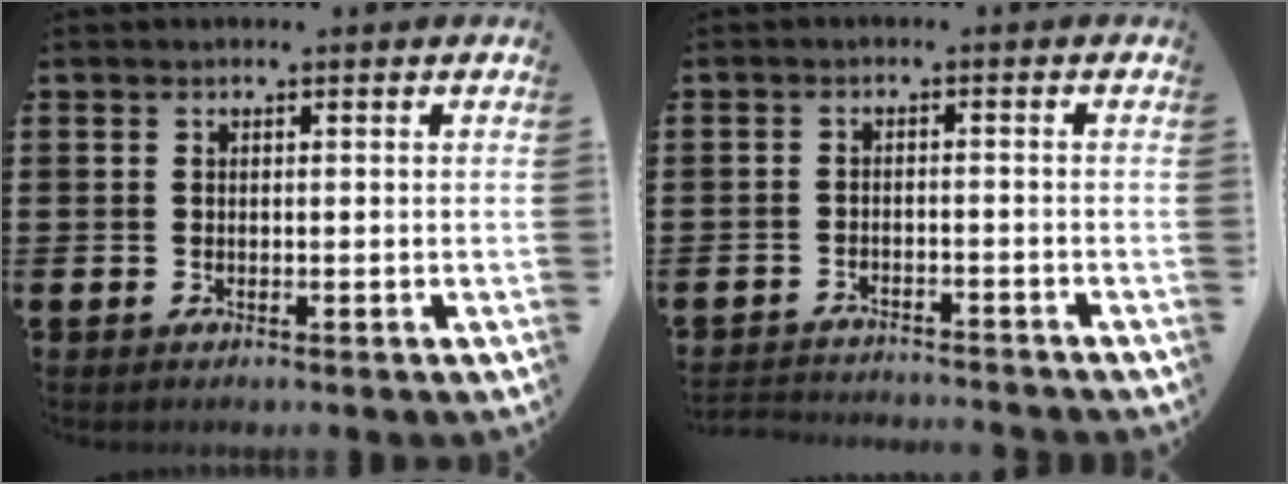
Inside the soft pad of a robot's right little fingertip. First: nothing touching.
{"total": 2.3, "force": [-2.3, -0.1, -0.2], "torque": [-0.001, 0.001, -0.050]}